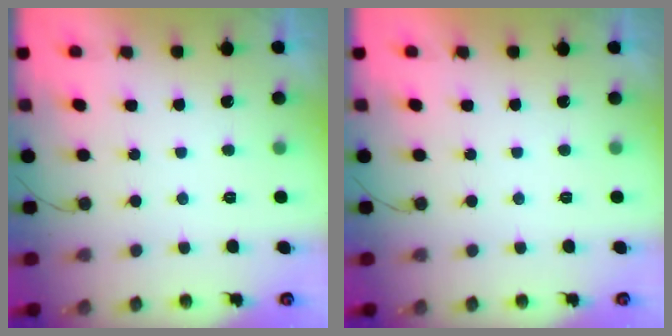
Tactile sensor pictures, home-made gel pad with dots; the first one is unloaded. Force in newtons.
{"total": 1.7, "press": 1.7, "slide": 0.1}